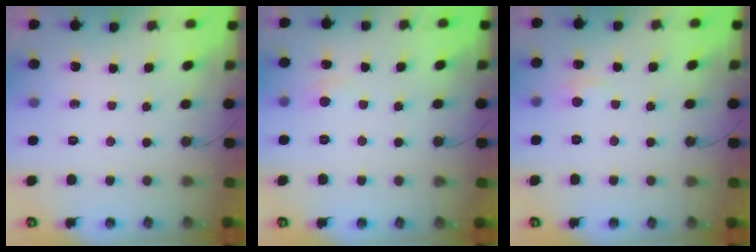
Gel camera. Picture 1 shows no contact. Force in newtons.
{"total": 1.9, "press": 1.8, "slide": 0.4}
{"total": 2.2, "press": 2.1, "slide": 0.6}